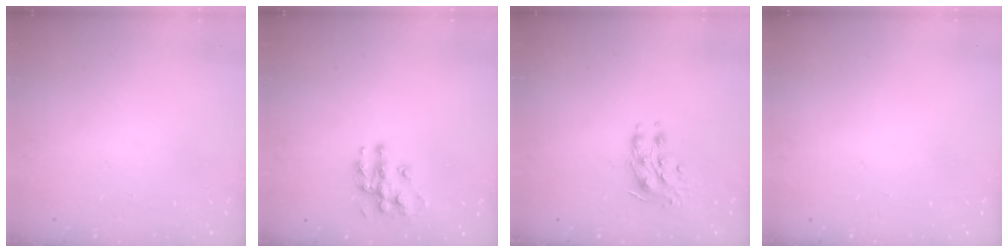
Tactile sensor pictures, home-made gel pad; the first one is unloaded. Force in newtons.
{"total": 11.3, "press": 11.3, "slide": 0.7}
{"total": 9.3, "press": 9.3, "slide": 0.2}
{"total": 0.0}